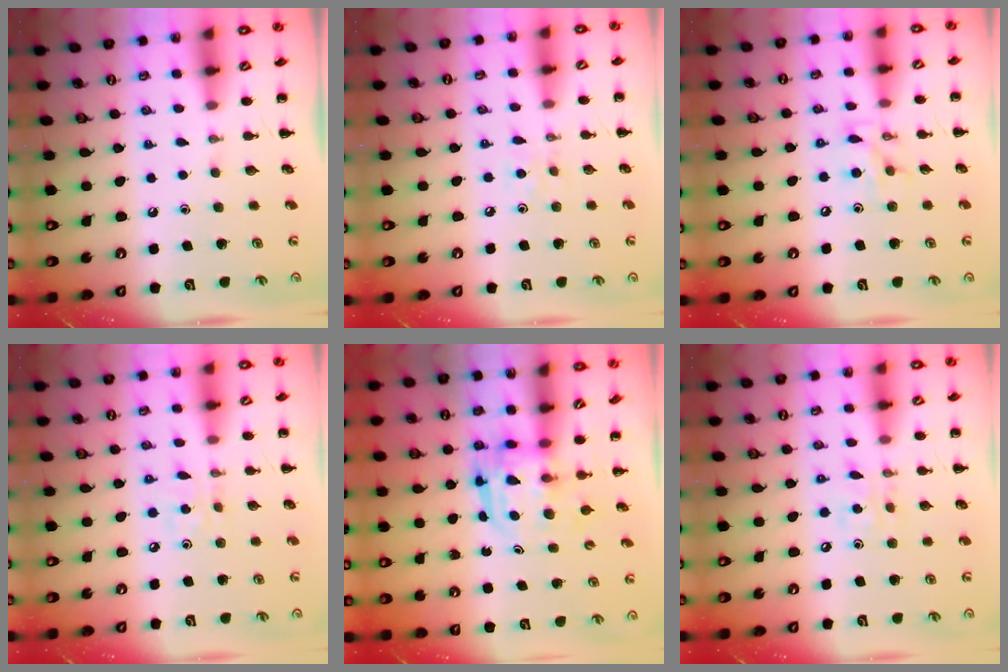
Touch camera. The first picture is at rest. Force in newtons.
{"total": 4.3, "press": 4.0, "slide": 1.3}
{"total": 8.7, "press": 8.6, "slide": 0.6}
{"total": 2.6, "press": 2.5, "slide": 0.8}
{"total": 3.3, "press": 3.3, "slide": 0.2}
{"total": 5.1, "press": 4.9, "slide": 1.2}